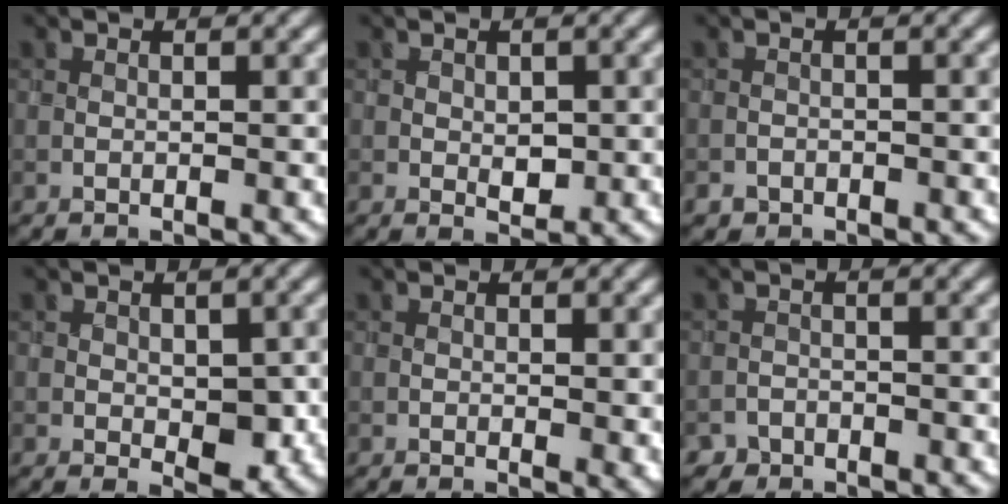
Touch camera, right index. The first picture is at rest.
{"total": 1.7, "force": [0.1, 1.2, 1.2], "torque": [-0.020, -0.007, 0.004]}
{"total": 1.6, "force": [-1.2, 1.0, -0.1], "torque": [0.005, 0.007, -0.016]}
{"total": 3.4, "force": [-0.2, 2.1, 2.6], "torque": [-0.035, -0.009, -0.002]}
{"total": 1.4, "force": [0.2, 0.6, 1.2], "torque": [-0.016, -0.006, 0.003]}
{"total": 2.0, "force": [-1.6, 1.1, -0.3], "torque": [0.015, 0.007, -0.025]}